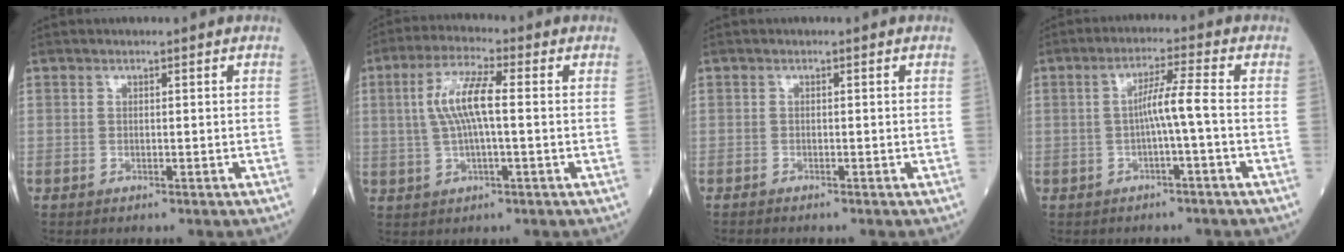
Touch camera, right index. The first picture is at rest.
{"total": 7.7, "force": [0.7, 1.3, 7.5], "torque": [-0.157, 0.014, 0.013]}
{"total": 0.8, "force": [-0.8, 0.0, 0.1], "torque": [-0.002, -0.001, -0.014]}
{"total": 4.5, "force": [-0.9, -0.6, 4.4], "torque": [-0.077, 0.014, -0.012]}